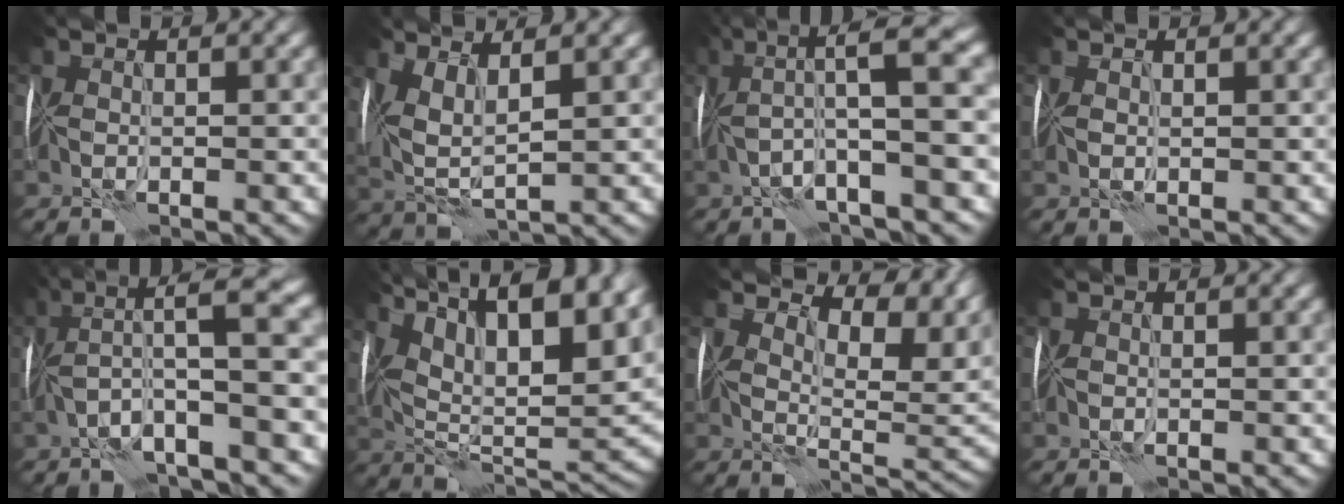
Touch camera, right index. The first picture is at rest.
{"total": 4.5, "force": [1.9, 2.1, 3.4], "torque": [-0.087, 0.000, 0.038]}
{"total": 7.0, "force": [1.0, 1.2, 6.8], "torque": [-0.119, 0.030, 0.004]}
{"total": 0.6, "force": [0.3, 0.5, -0.1], "torque": [0.001, 0.002, 0.007]}
{"total": 7.4, "force": [-0.1, 1.4, 7.2], "torque": [-0.123, 0.033, -0.019]}
{"total": 18.4, "force": [9.8, 6.9, 13.9], "torque": [-0.212, 0.050, 0.157]}
{"total": 9.7, "force": [5.8, 4.3, 6.4], "torque": [-0.091, 0.002, 0.102]}
{"total": 0.0}